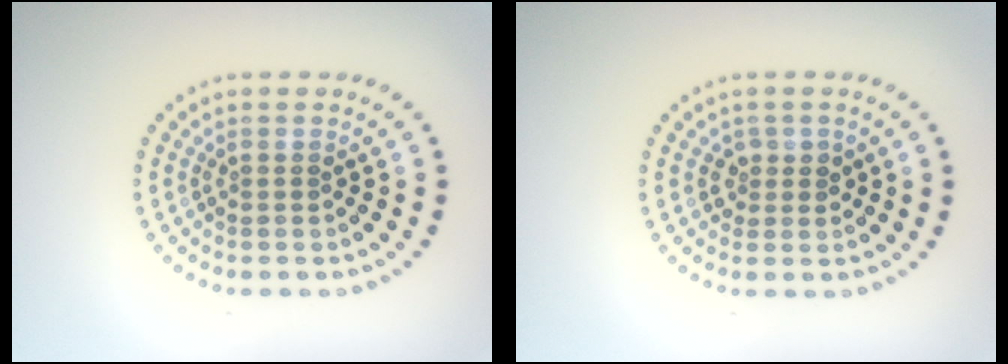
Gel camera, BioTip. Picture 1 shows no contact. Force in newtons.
{"total": 1.4, "press": 1.2, "slide": 0.6}